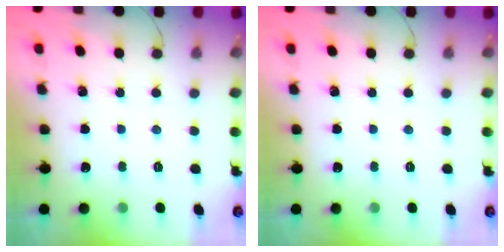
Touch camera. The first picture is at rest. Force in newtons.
{"total": 0.0}